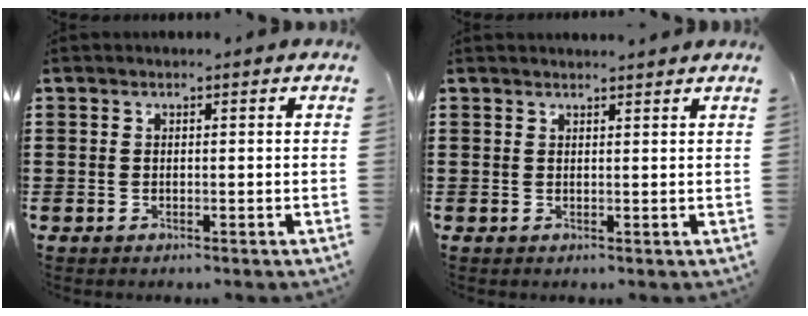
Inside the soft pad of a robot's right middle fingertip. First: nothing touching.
{"total": 1.1, "force": [1.1, -0.1, 0.2], "torque": [0.003, -0.004, 0.019]}